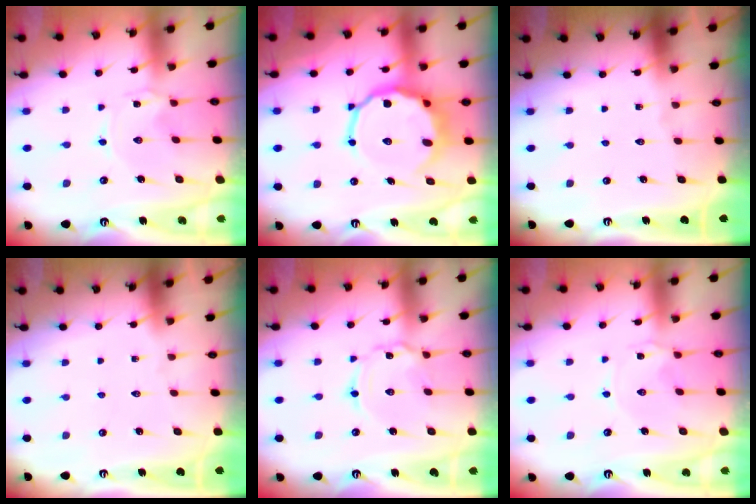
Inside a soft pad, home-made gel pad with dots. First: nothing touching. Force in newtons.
{"total": 13.1, "press": 12.7, "slide": 3.2}
{"total": 0.0}
{"total": 0.0}
{"total": 3.0, "press": 3.0, "slide": 0.3}
{"total": 2.5, "press": 2.5, "slide": 0.4}